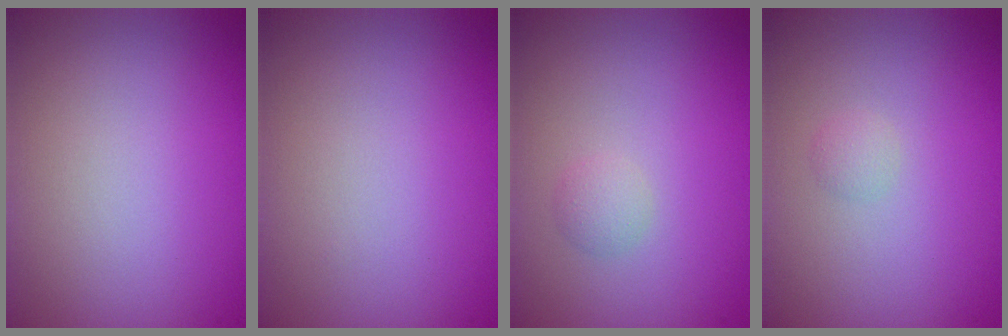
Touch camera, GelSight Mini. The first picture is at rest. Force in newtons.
{"total": 0.0}
{"total": 1.0, "press": 1.0, "slide": 0.0}
{"total": 0.7, "press": 0.7, "slide": 0.0}